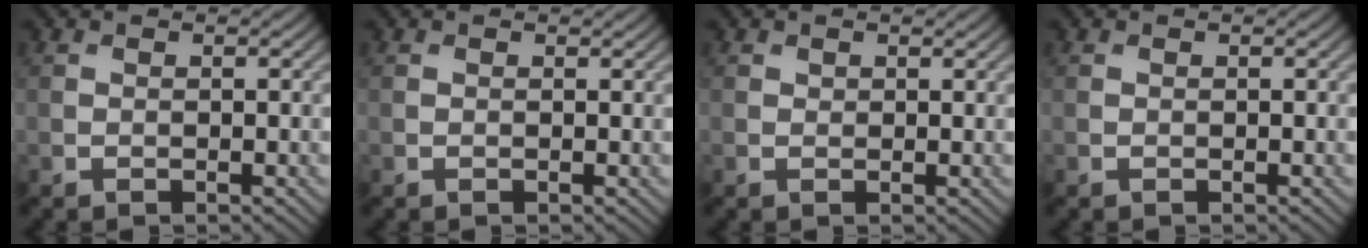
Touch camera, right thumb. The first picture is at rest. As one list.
[{"total": 0.0}, {"total": 0.6, "force": [0.5, 0.4, 0.1], "torque": [0.001, -0.003, 0.009]}, {"total": 0.0}]